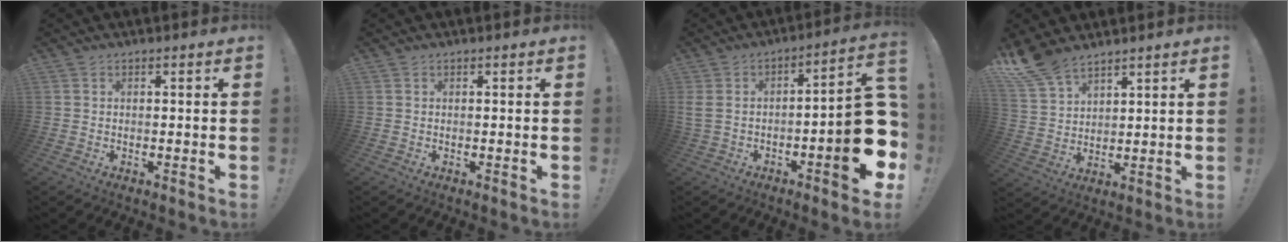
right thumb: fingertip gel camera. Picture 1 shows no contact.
{"total": 0.0}
{"total": 17.6, "force": [-4.4, 5.1, 16.3], "torque": [-0.205, 0.019, -0.066]}
{"total": 8.9, "force": [7.4, 3.6, 3.4], "torque": [-0.074, -0.045, 0.148]}